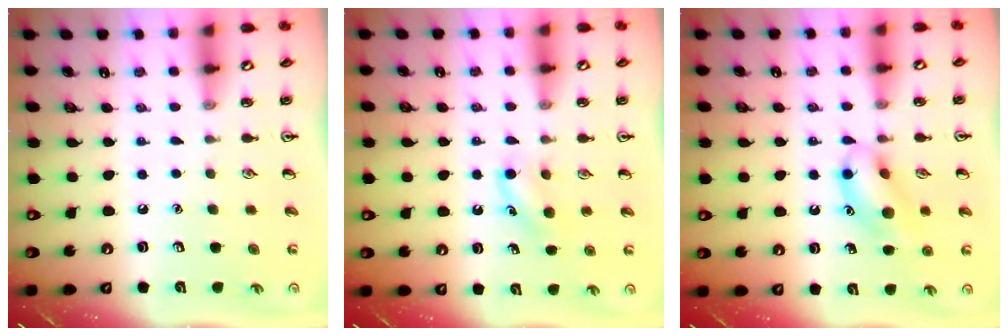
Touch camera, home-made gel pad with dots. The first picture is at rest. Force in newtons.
{"total": 5.9, "press": 5.6, "slide": 1.9}
{"total": 12.5, "press": 12.4, "slide": 1.0}